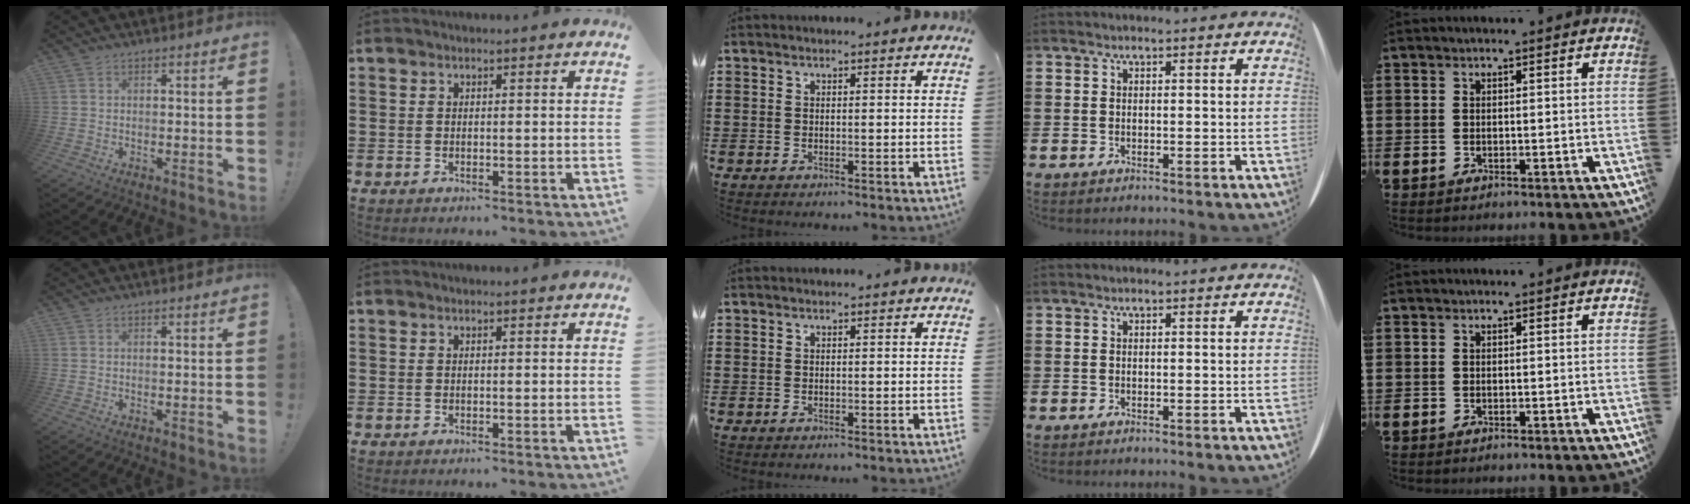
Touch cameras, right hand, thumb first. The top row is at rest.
{}